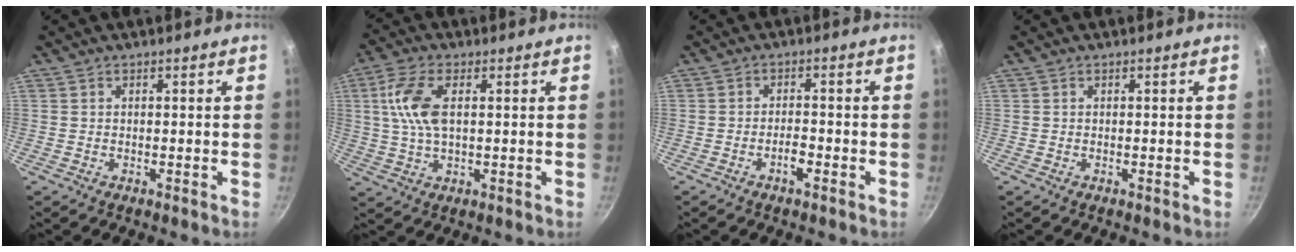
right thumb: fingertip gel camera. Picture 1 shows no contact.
{"total": 8.9, "force": [1.8, 4.3, 7.6], "torque": [-0.155, 0.009, 0.032]}
{"total": 2.6, "force": [-1.5, 0.8, 2.0], "torque": [-0.030, 0.016, -0.029]}
{"total": 0.0}